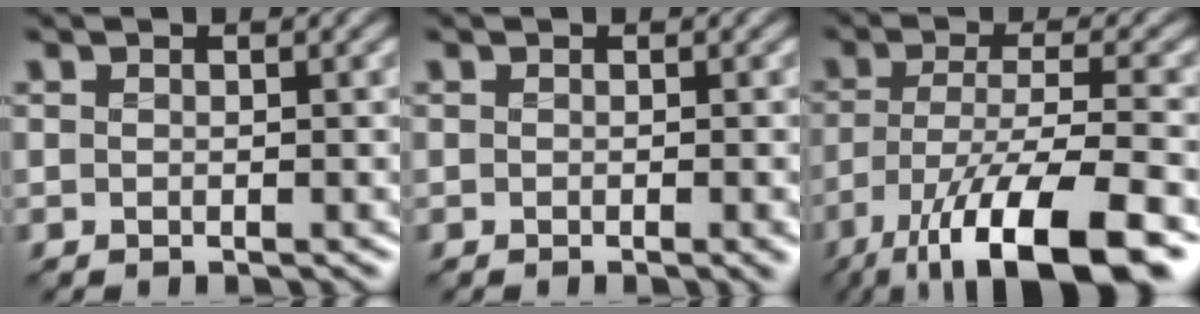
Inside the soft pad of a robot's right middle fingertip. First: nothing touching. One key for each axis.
{"total": 1.7, "fx": -0.4, "fy": 0.4, "fz": 1.6, "tx": -0.014, "ty": -0.004, "tz": -0.006}
{"total": 12.2, "fx": -7.3, "fy": 3.6, "fz": 9.1, "tx": -0.169, "ty": -0.013, "tz": -0.127}